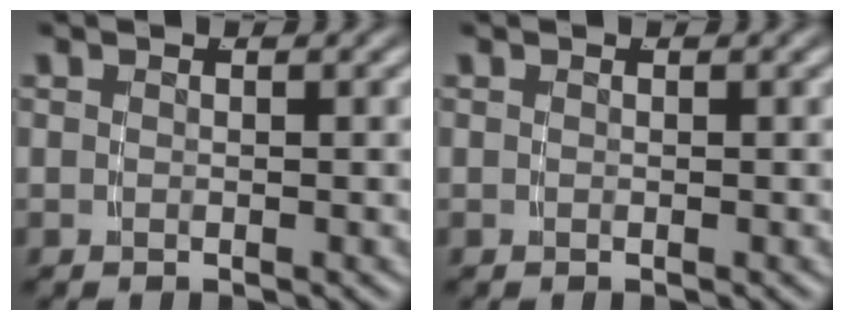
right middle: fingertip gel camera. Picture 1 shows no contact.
{"total": 0.0}